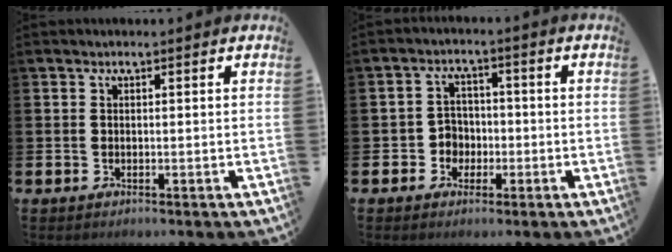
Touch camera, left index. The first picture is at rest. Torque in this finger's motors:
{"motor_torque": [0.05, 0.10, 0.06, 0.00]}